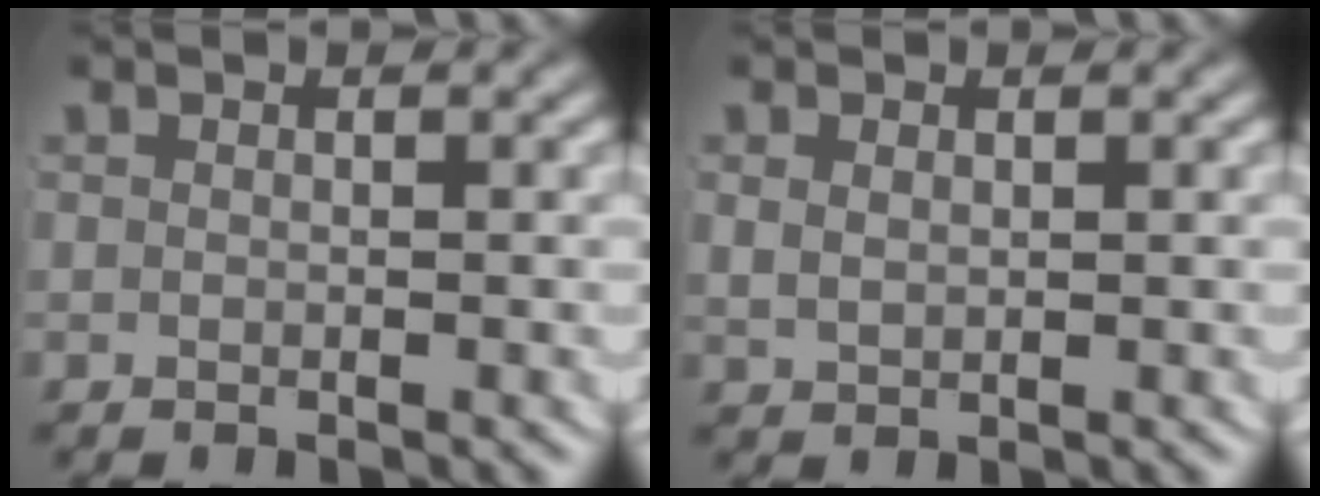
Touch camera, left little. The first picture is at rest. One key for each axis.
{"total": 1.2, "fx": 0.6, "fy": 0.8, "fz": 0.6, "tx": -0.018, "ty": -0.006, "tz": 0.021}